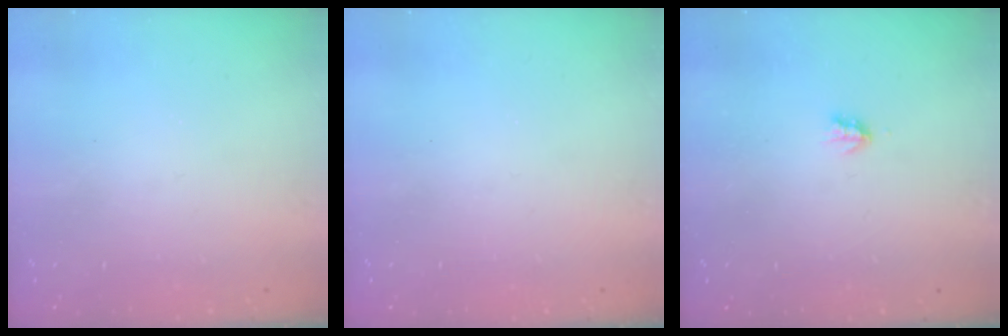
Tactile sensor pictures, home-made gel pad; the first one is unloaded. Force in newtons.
{"total": 0.0}
{"total": 1.9, "press": 1.8, "slide": 0.4}